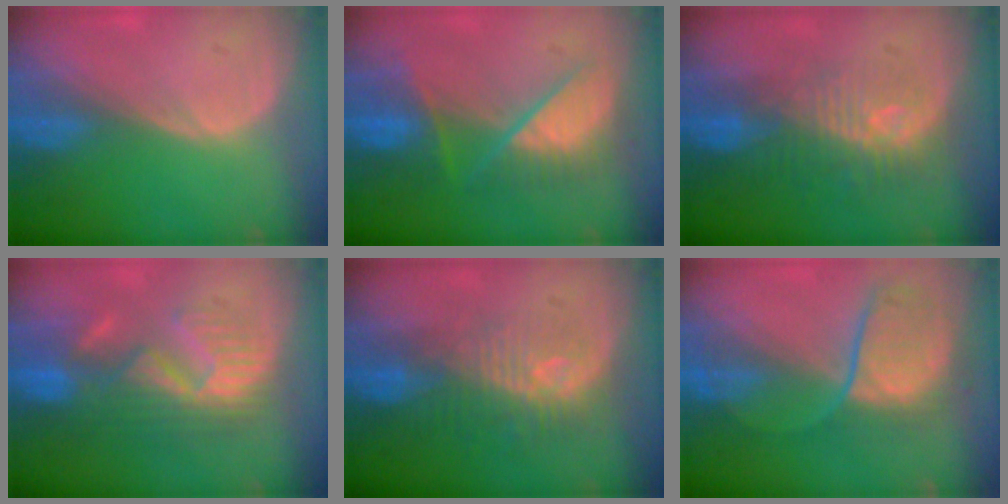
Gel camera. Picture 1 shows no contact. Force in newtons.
{"total": 8.5, "press": 8.4, "slide": 0.7}
{"total": 9.8, "press": 8.9, "slide": 4.1}
{"total": 10.2, "press": 9.7, "slide": 3.1}
{"total": 9.8, "press": 8.9, "slide": 4.1}
{"total": 8.3, "press": 8.1, "slide": 1.8}